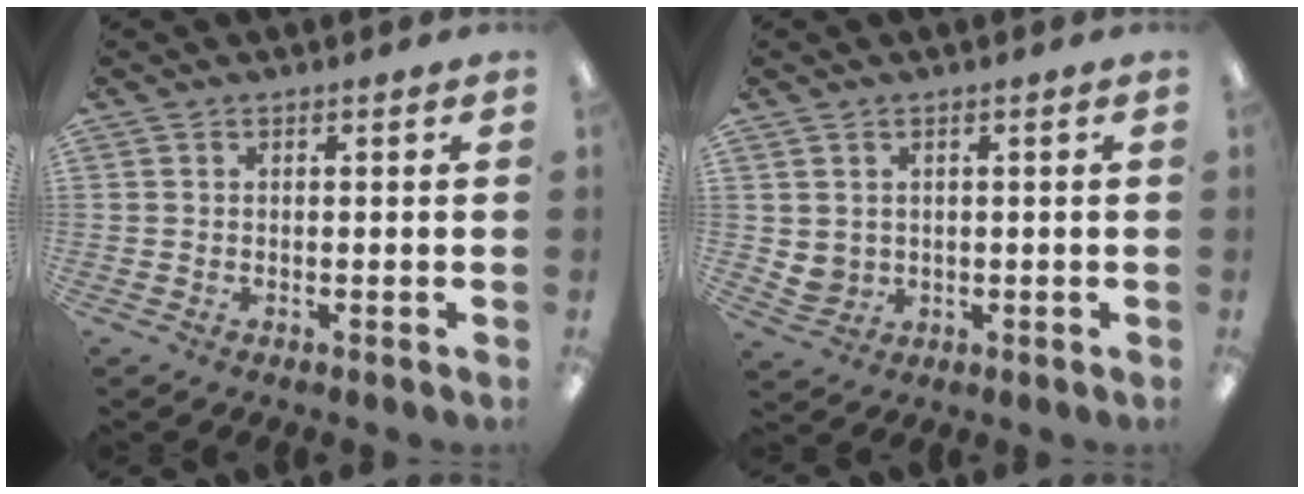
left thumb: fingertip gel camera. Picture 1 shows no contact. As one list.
[{"total": 3.3, "force": [1.6, 2.9, 0.4], "torque": [-0.015, -0.002, 0.032]}]